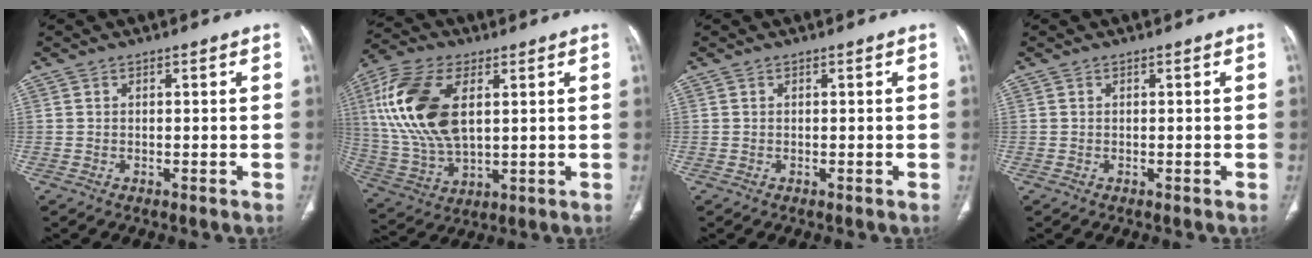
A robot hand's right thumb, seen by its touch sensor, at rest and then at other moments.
{"total": 18.5, "force": [4.5, 9.8, 15.1], "torque": [-0.317, -0.003, 0.088]}
{"total": 0.0}
{"total": 0.0}